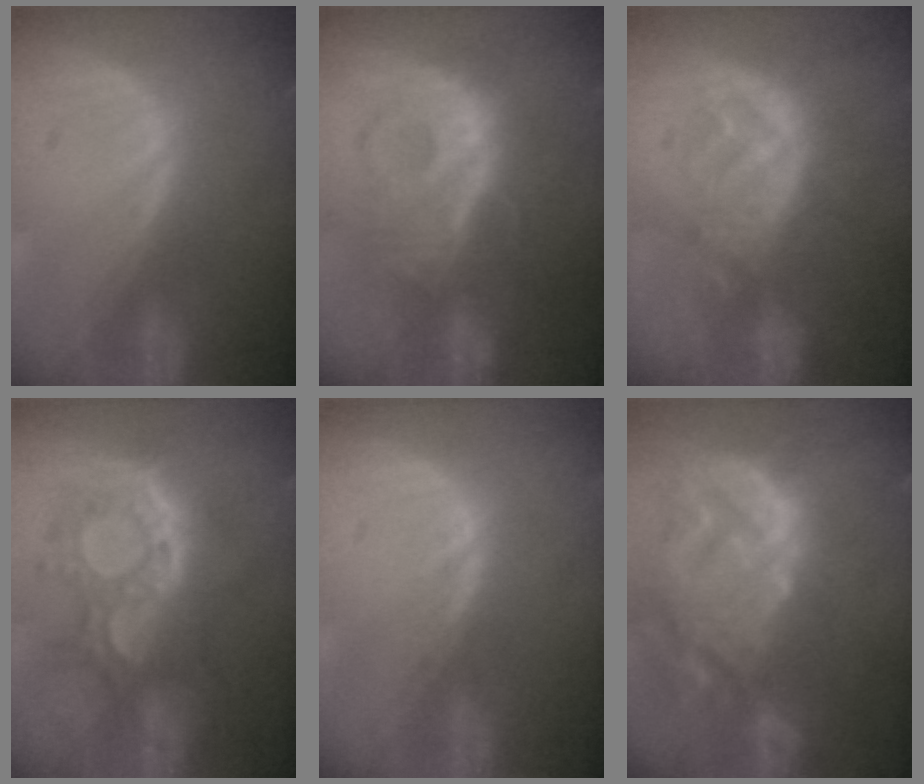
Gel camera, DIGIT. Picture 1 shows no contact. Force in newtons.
{"total": 9.4, "press": 9.4, "slide": 0.8}
{"total": 9.3, "press": 8.1, "slide": 4.6}
{"total": 9.5, "press": 9.3, "slide": 2.0}
{"total": 1.0, "press": 1.0, "slide": 0.2}
{"total": 14.5, "press": 12.4, "slide": 7.6}